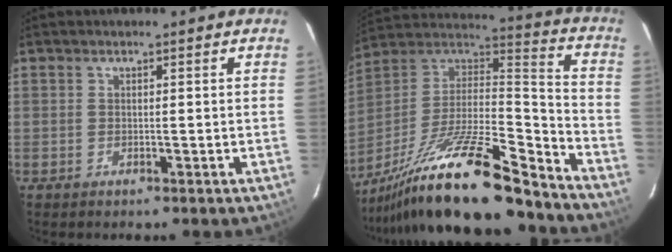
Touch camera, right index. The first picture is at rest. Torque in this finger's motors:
{"motor_torque": [1.12, -1.02, 1.05, 0.21]}